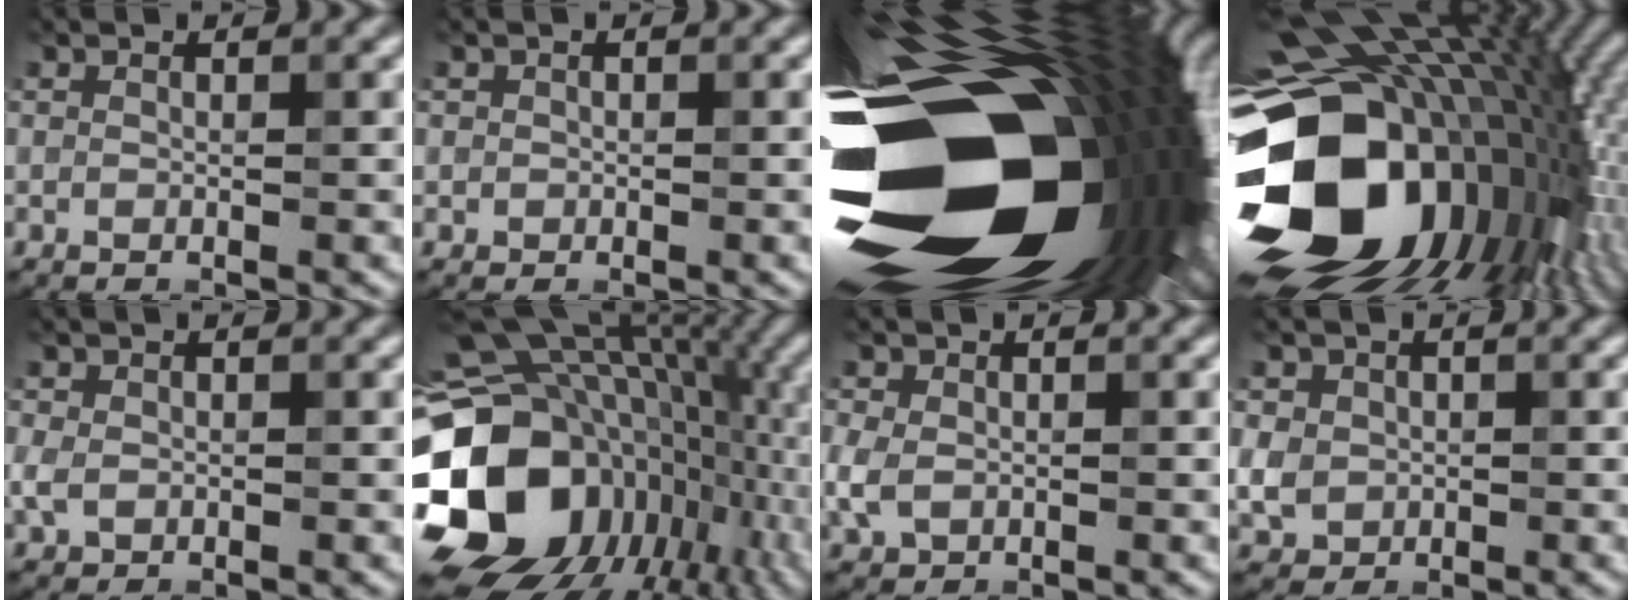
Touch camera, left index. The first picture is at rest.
{"total": 0.6, "force": [0.0, 0.6, 0.0], "torque": [0.006, -0.002, -0.002]}
{"total": 22.4, "force": [-5.0, 12.9, 17.6], "torque": [-0.311, -0.032, -0.082]}
{"total": 21.1, "force": [-1.6, 15.0, 14.7], "torque": [-0.296, -0.031, -0.018]}
{"total": 2.1, "force": [-0.4, 1.7, 1.2], "torque": [-0.028, -0.003, -0.010]}
{"total": 19.1, "force": [-1.7, 14.9, 11.9], "torque": [-0.251, -0.007, -0.013]}
{"total": 3.0, "force": [-0.6, 2.4, 1.8], "torque": [-0.046, -0.004, -0.015]}
{"total": 2.9, "force": [-0.1, 2.7, 1.2], "torque": [-0.021, -0.002, -0.001]}